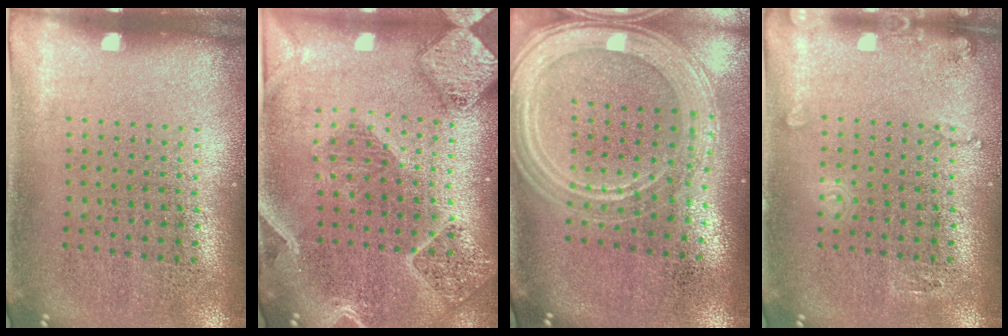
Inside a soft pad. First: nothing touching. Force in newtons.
{"total": 2.7, "press": 2.4, "slide": 1.2}
{"total": 2.3, "press": 2.0, "slide": 1.1}
{"total": 1.3, "press": 1.3, "slide": 0.2}